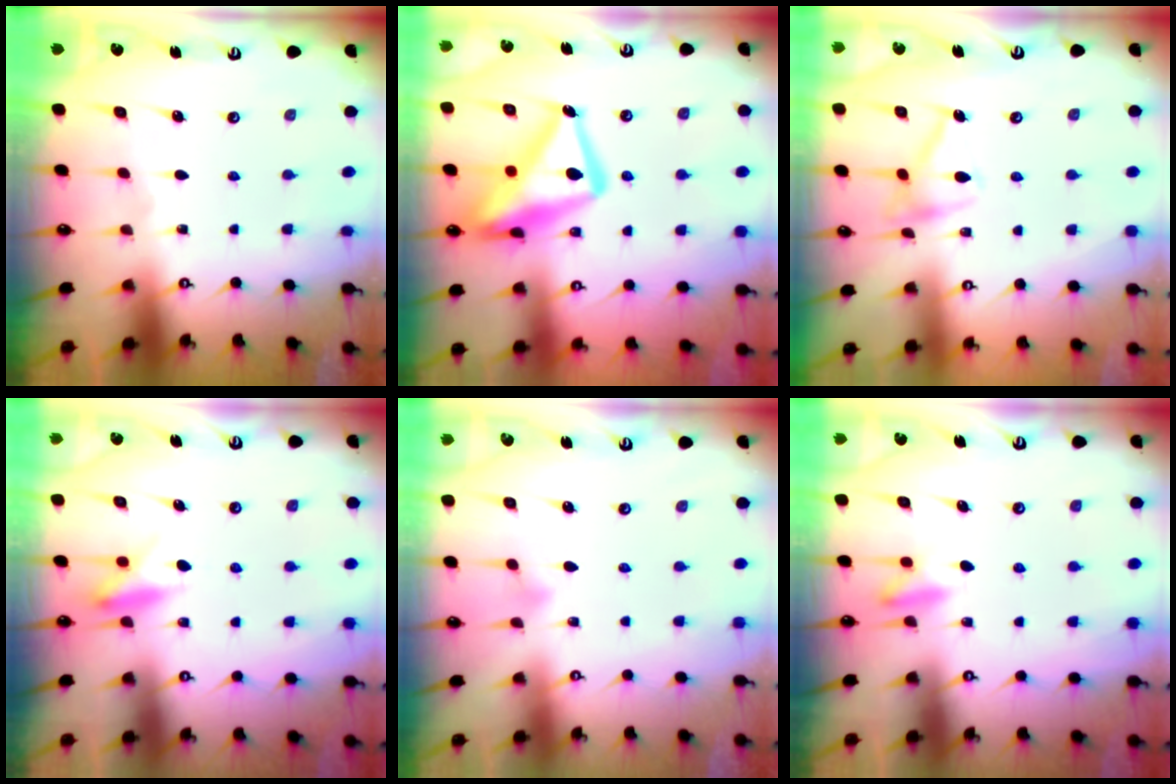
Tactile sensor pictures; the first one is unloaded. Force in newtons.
{"total": 18.6, "press": 18.6, "slide": 1.6}
{"total": 13.9, "press": 13.9, "slide": 0.5}
{"total": 8.0, "press": 7.9, "slide": 0.9}
{"total": 4.7, "press": 4.7, "slide": 0.5}
{"total": 7.3, "press": 7.2, "slide": 1.3}